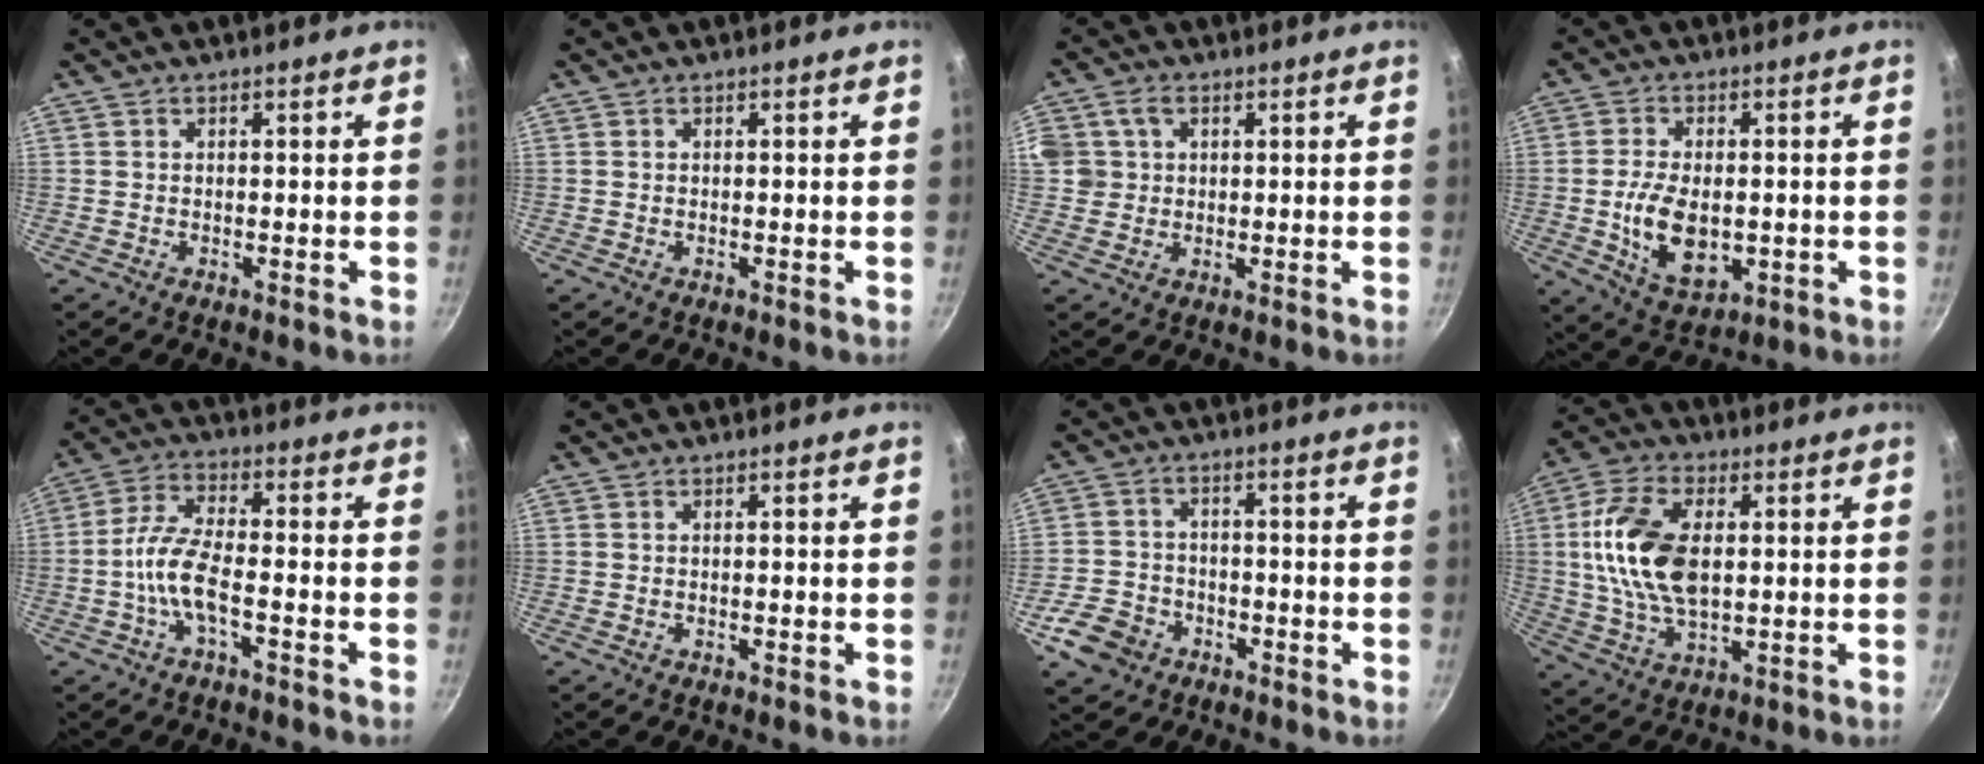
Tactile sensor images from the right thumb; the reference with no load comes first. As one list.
[{"total": 0.0}, {"total": 5.9, "force": [1.5, 5.1, 2.5], "torque": [-0.033, 0.007, 0.024]}, {"total": 11.2, "force": [-1.4, 6.7, 8.9], "torque": [-0.155, -0.004, -0.012]}, {"total": 7.8, "force": [-2.9, 2.8, 6.6], "torque": [-0.145, 0.031, -0.066]}, {"total": 0.0}, {"total": 7.9, "force": [-4.1, 6.0, 3.1], "torque": [-0.050, 0.033, -0.074]}, {"total": 15.6, "force": [1.8, 8.9, 12.7], "torque": [-0.235, 0.002, 0.031]}]